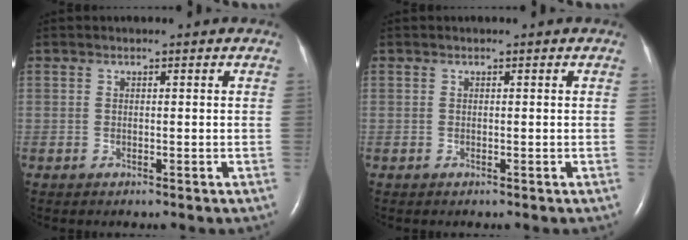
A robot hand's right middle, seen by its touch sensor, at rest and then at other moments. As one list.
[{"total": 0.0}]